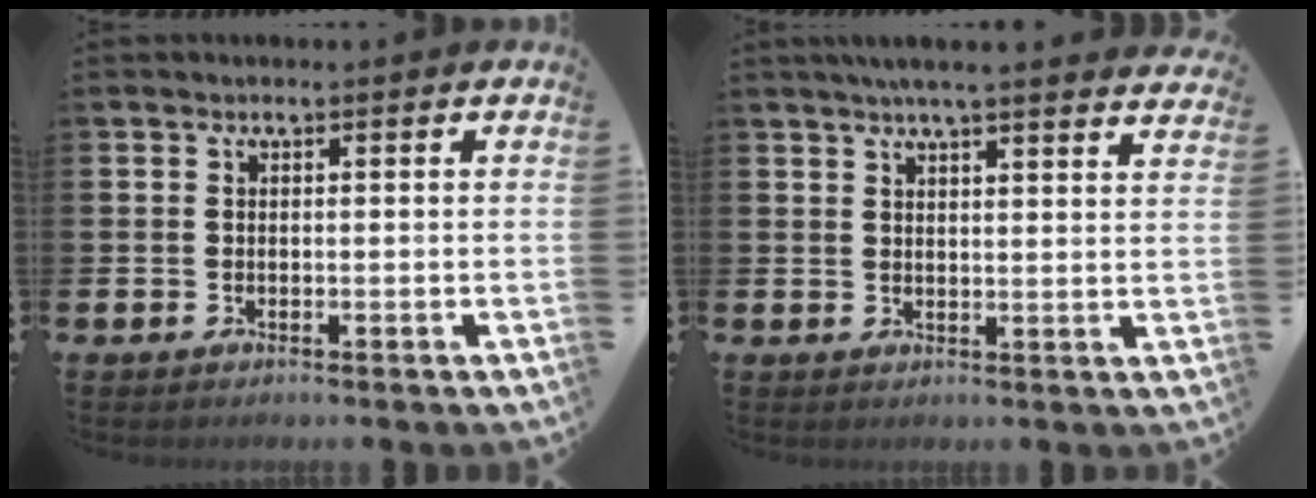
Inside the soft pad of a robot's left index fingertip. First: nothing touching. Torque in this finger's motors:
{"motor_torque": [1.07, -1.07, 0.28, 0.07]}